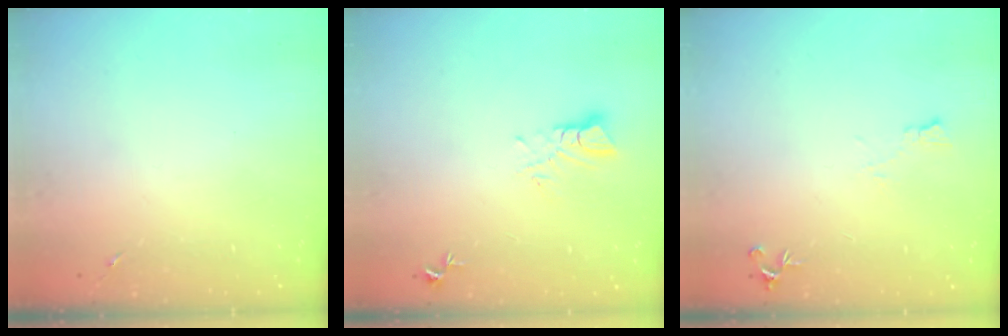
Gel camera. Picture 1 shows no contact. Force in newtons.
{"total": 3.5, "press": 3.5, "slide": 0.2}
{"total": 5.9, "press": 5.8, "slide": 1.0}